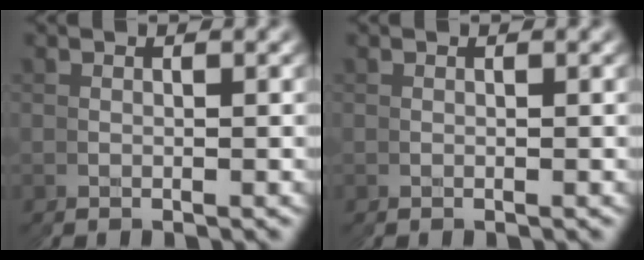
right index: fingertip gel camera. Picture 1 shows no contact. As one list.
[{"total": 0.0}]